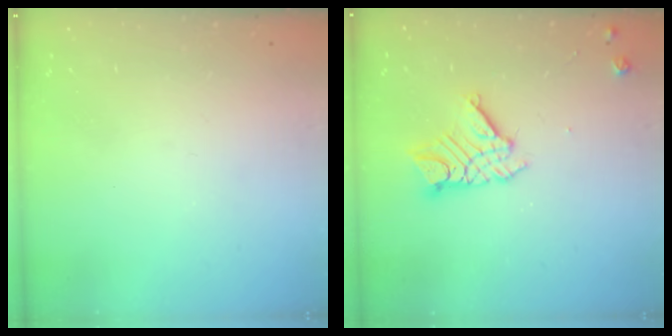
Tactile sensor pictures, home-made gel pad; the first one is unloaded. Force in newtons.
{"total": 11.6, "press": 11.5, "slide": 0.9}